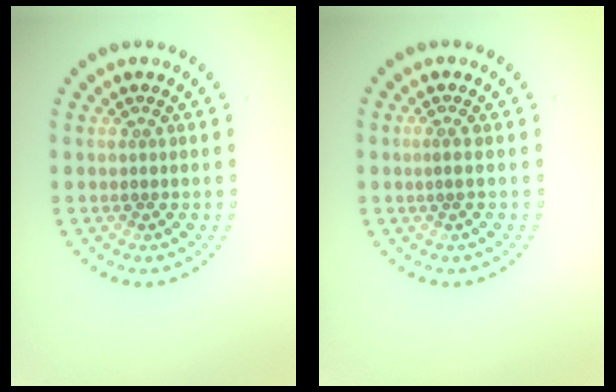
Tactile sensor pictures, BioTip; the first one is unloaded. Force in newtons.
{"total": 0.6, "press": 0.3, "slide": 0.5}